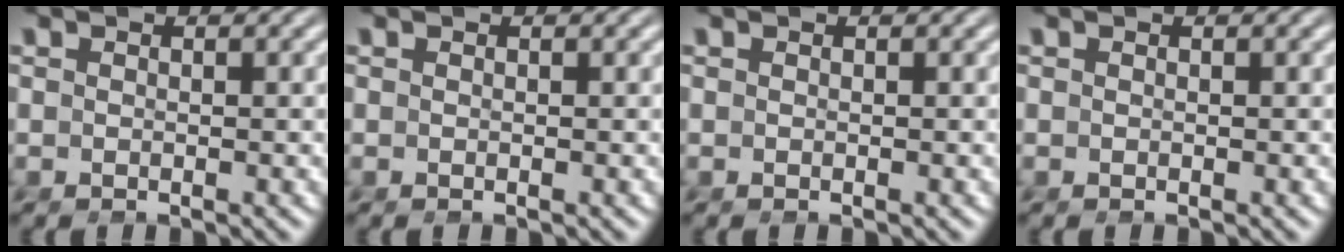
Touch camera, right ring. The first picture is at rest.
{"total": 0.0}
{"total": 0.0}
{"total": 0.0}